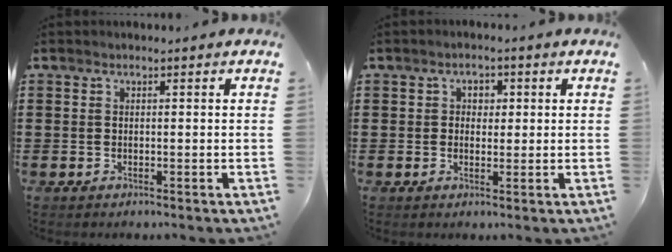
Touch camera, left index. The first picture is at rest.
{"total": 2.2, "force": [0.2, 1.8, 1.3], "torque": [-0.021, 0.007, -0.002]}